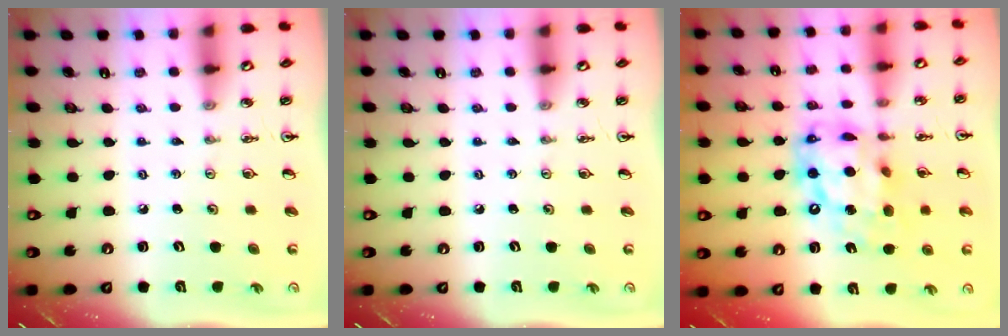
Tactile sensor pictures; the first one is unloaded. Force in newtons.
{"total": 0.0}
{"total": 16.3, "press": 16.2, "slide": 1.2}